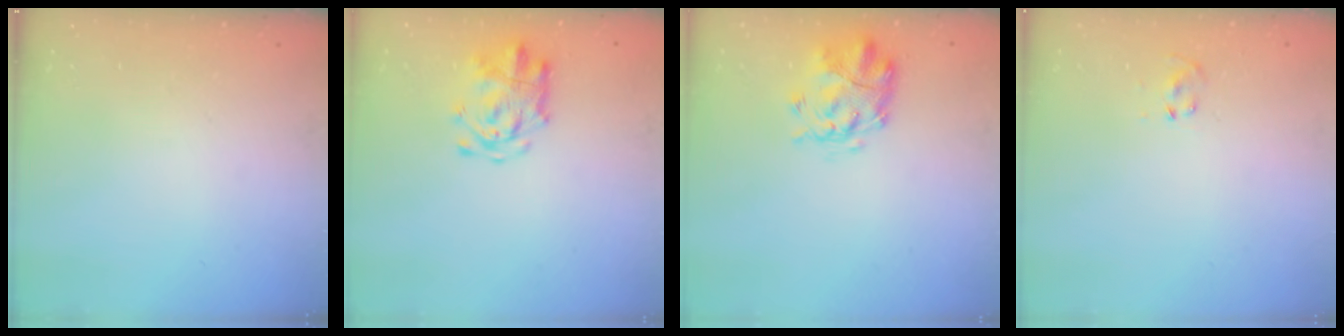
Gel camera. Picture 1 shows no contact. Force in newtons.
{"total": 6.0, "press": 5.9, "slide": 1.3}
{"total": 3.8, "press": 3.4, "slide": 1.7}
{"total": 3.8, "press": 3.5, "slide": 1.4}